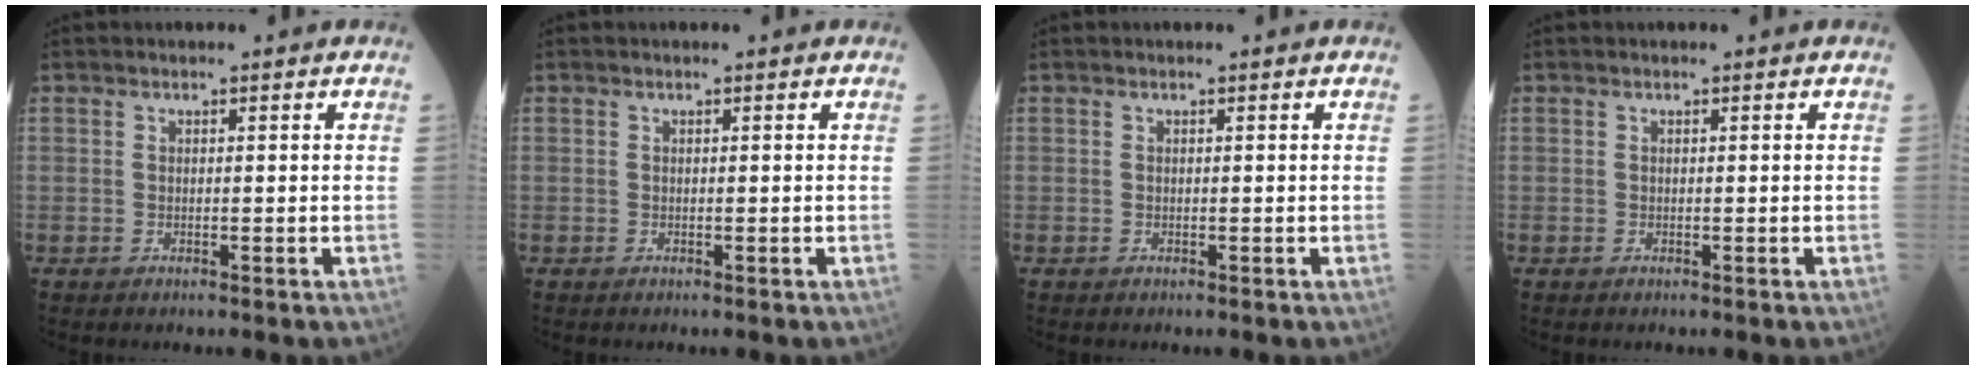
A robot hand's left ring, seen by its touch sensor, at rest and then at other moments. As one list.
[{"total": 0.0}, {"total": 0.0}, {"total": 0.0}]